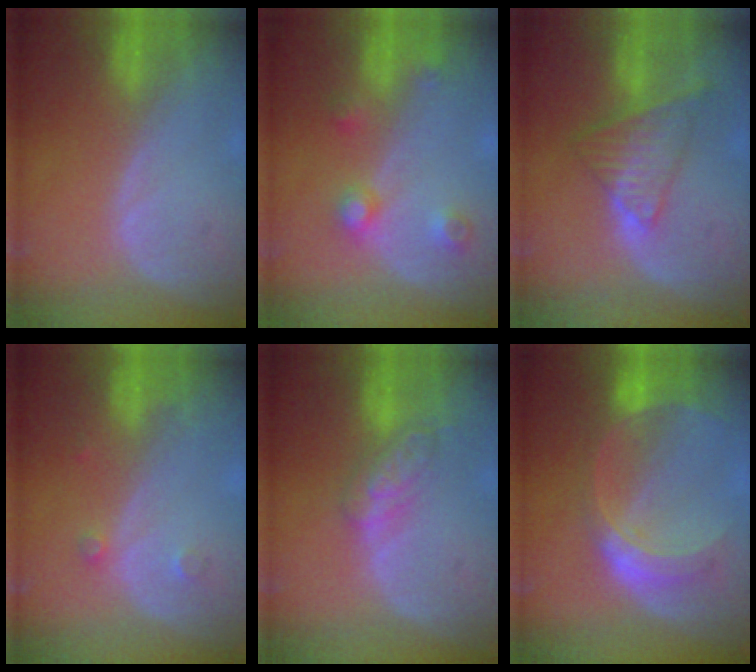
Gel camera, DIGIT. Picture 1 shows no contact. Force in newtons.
{"total": 4.5, "press": 4.0, "slide": 2.1}
{"total": 7.6, "press": 6.4, "slide": 4.0}
{"total": 1.5, "press": 1.5, "slide": 0.1}
{"total": 5.2, "press": 5.1, "slide": 1.0}
{"total": 7.7, "press": 6.7, "slide": 3.8}